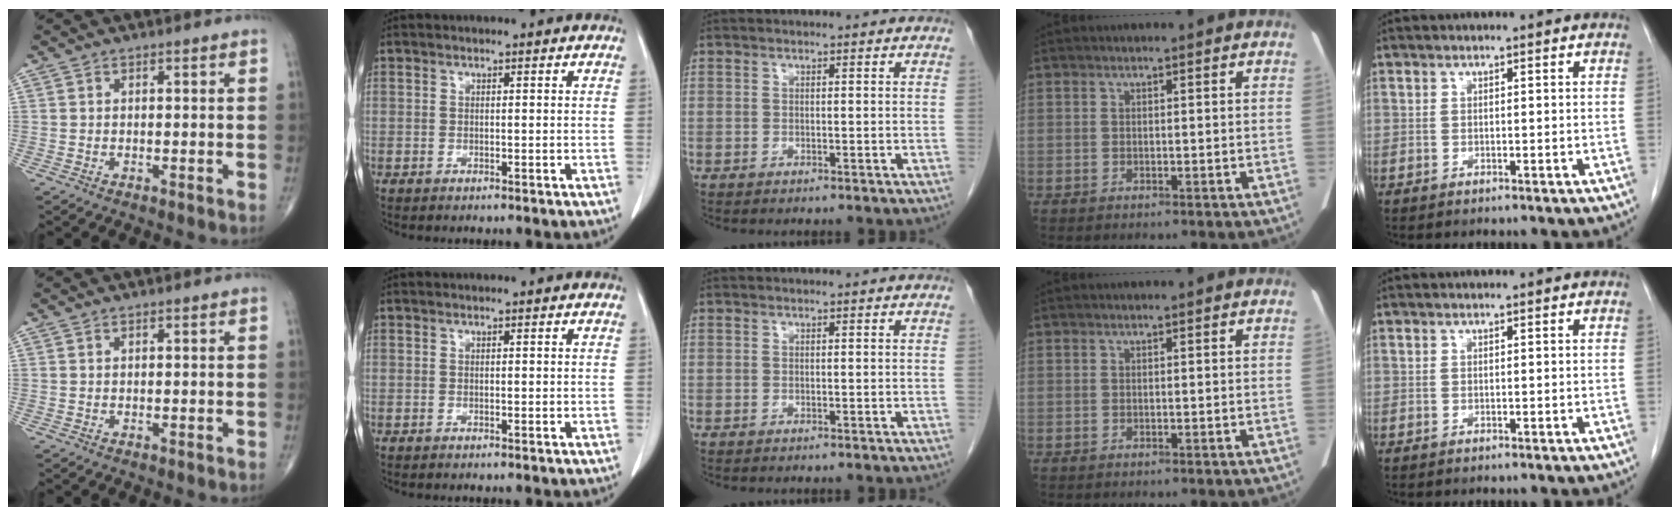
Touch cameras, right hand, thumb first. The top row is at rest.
{}